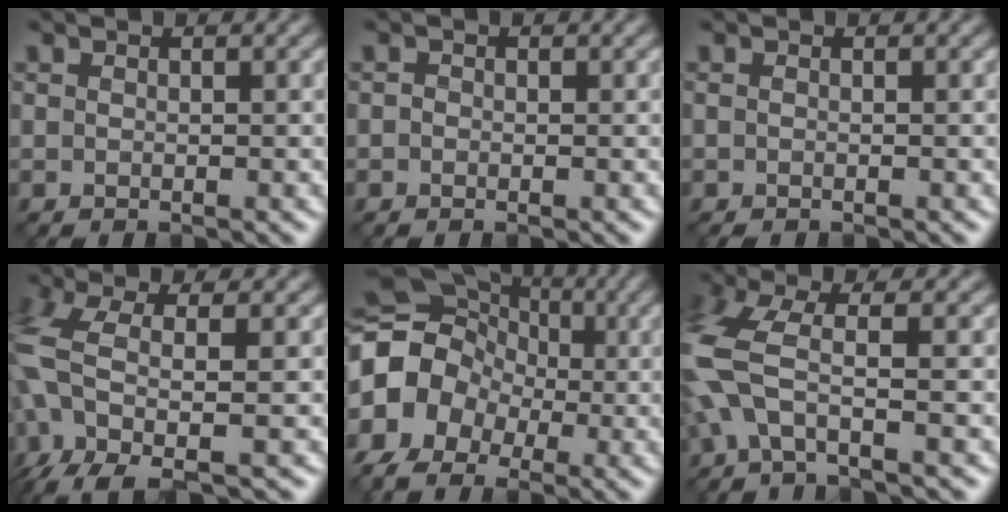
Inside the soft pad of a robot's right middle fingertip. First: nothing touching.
{"total": 0.6, "force": [-0.1, 0.6, -0.1], "torque": [0.001, 0.009, -0.002]}
{"total": 0.5, "force": [-0.4, 0.2, 0.3], "torque": [-0.008, 0.005, -0.006]}
{"total": 7.8, "force": [-3.0, 2.8, 6.6], "torque": [-0.159, 0.000, -0.064]}
{"total": 12.1, "force": [-2.5, 10.1, 6.2], "torque": [-0.132, 0.013, -0.071]}
{"total": 6.2, "force": [-1.0, 2.3, 5.7], "torque": [-0.157, 0.014, -0.030]}